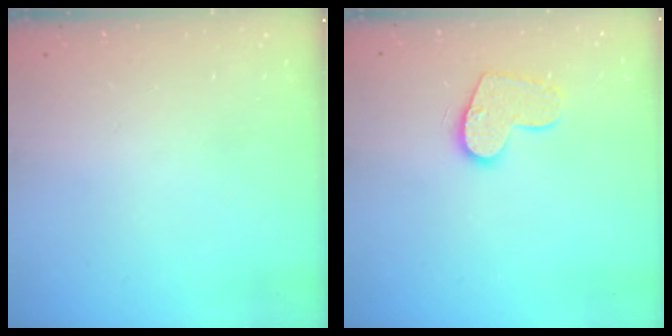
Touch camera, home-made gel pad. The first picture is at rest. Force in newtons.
{"total": 11.4, "press": 11.3, "slide": 0.6}